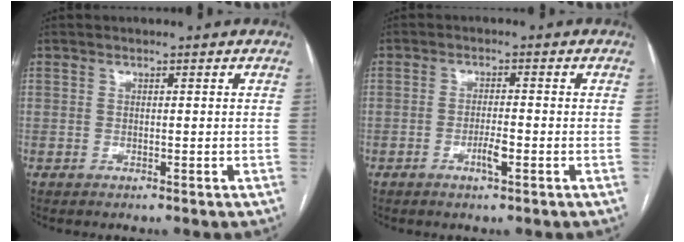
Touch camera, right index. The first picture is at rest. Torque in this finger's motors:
{"motor_torque": [0.21, -0.03, -0.02, 0.04]}